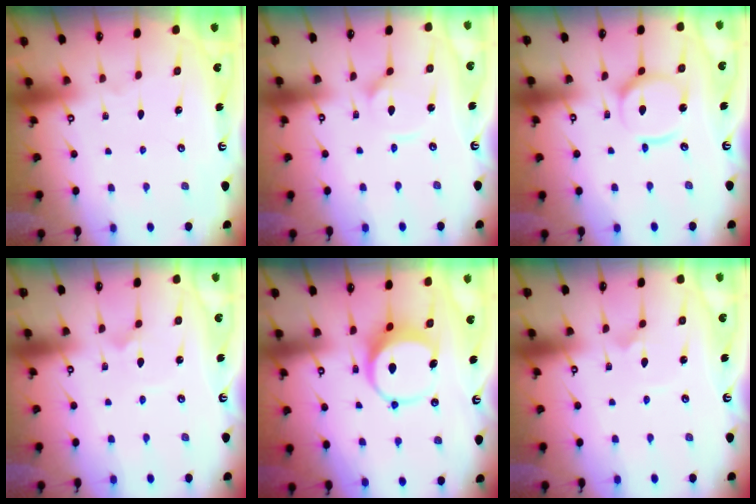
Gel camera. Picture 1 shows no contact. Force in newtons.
{"total": 5.6, "press": 5.5, "slide": 0.6}
{"total": 12.4, "press": 12.3, "slide": 1.5}
{"total": 2.3, "press": 2.3, "slide": 0.0}
{"total": 8.7, "press": 8.6, "slide": 1.4}
{"total": 2.5, "press": 2.5, "slide": 0.2}